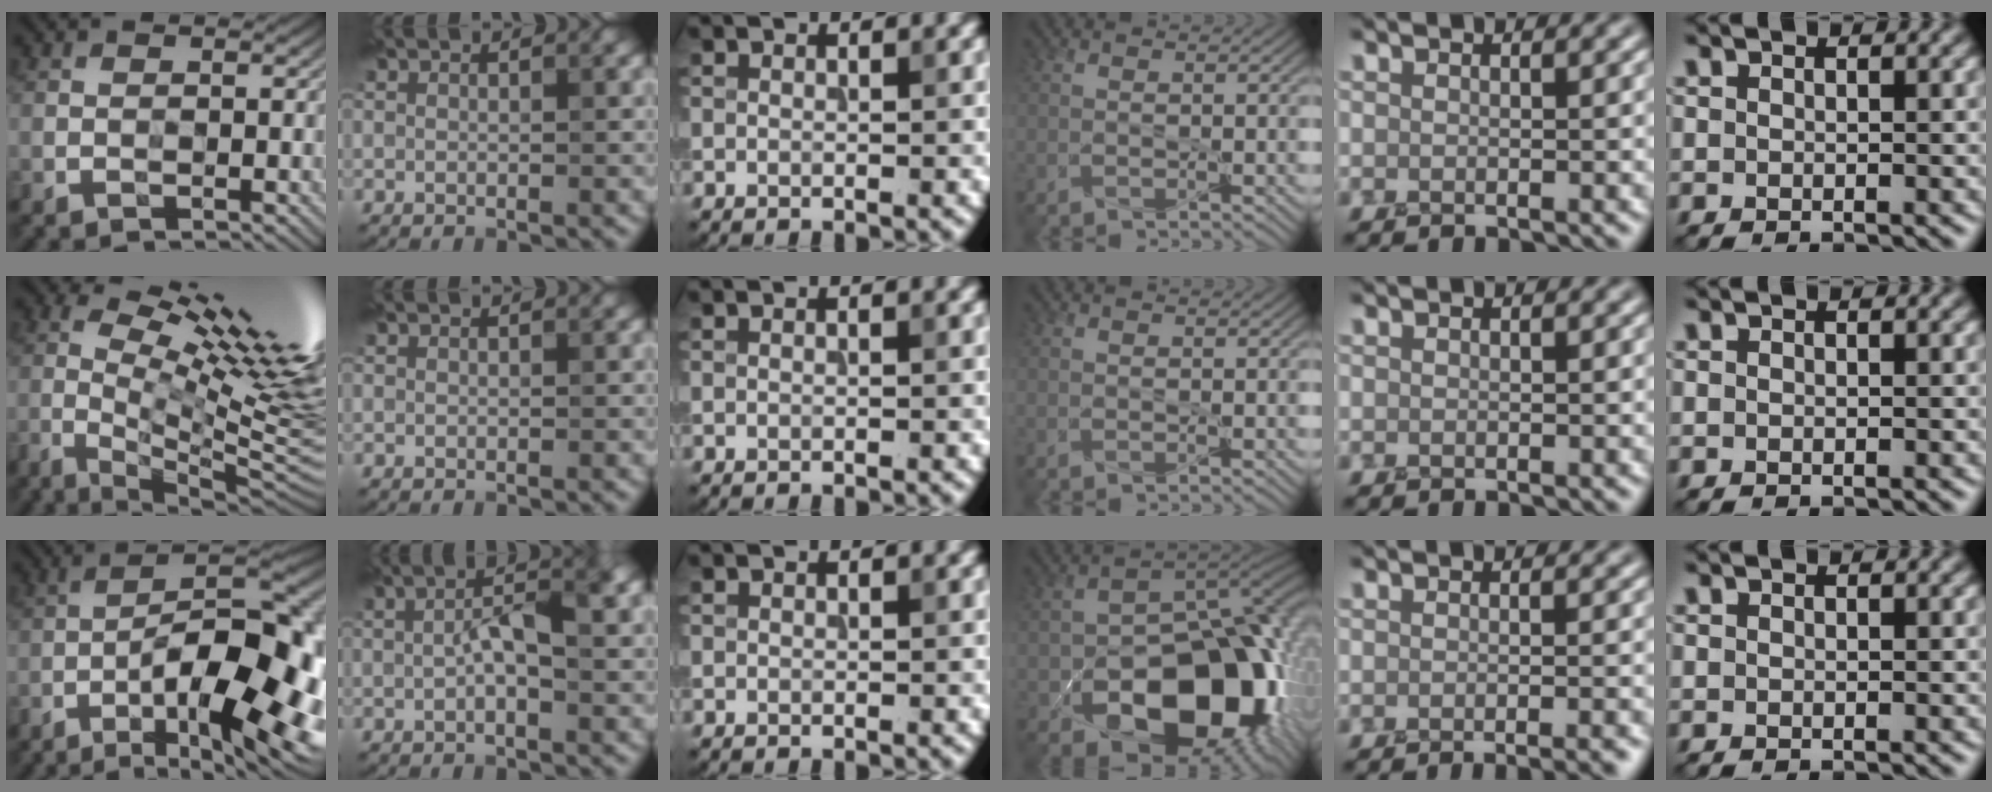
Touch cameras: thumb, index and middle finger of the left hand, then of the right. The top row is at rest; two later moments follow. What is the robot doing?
{"motion": "peel", "object": "tape"}